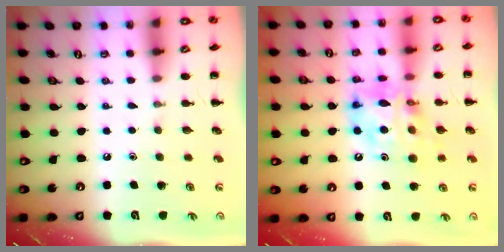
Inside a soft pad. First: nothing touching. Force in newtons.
{"total": 13.1, "press": 12.5, "slide": 3.9}